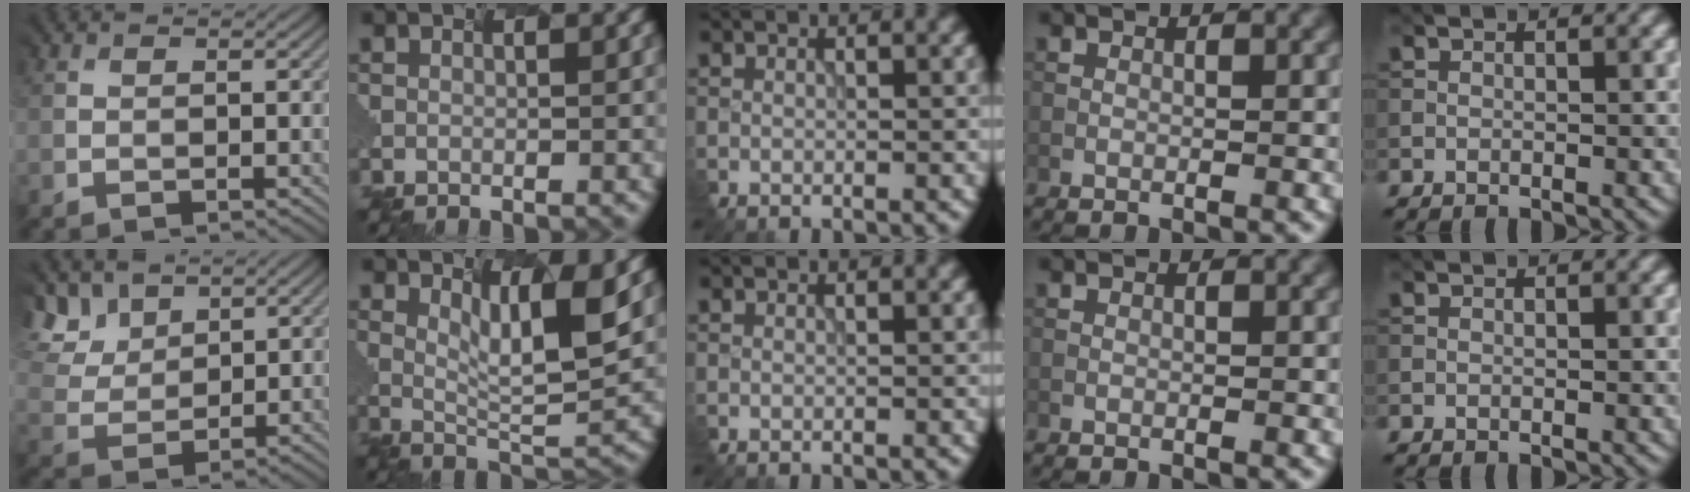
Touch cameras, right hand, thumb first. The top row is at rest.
{"thumb": {"total": 6.9, "force": [5.4, 3.8, 2.2], "torque": [-0.096, 0.015, 0.098]}, "index": {"total": 3.5, "force": [1.6, -0.1, 3.1], "torque": [-0.090, -0.025, 0.058]}}